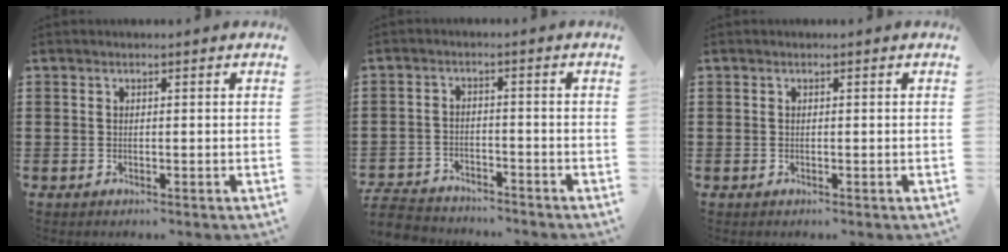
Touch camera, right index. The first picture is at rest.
{"total": 4.7, "force": [-4.7, 0.6, 0.2], "torque": [-0.018, -0.001, -0.100]}
{"total": 0.0}